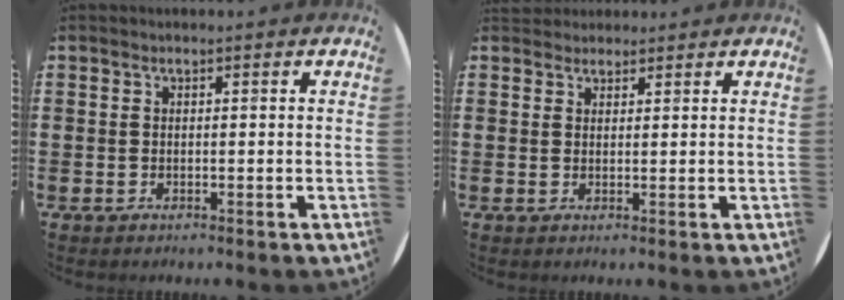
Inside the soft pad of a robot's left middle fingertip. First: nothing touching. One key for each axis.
{"total": 1.7, "fx": 1.5, "fy": 0.6, "fz": -0.2, "tx": 0.001, "ty": 0.005, "tz": 0.031}